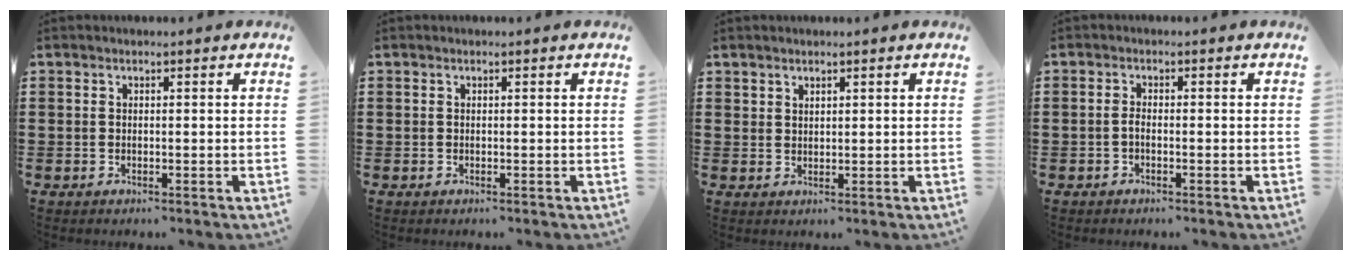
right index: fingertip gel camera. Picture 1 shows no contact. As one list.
[{"total": 0.0}, {"total": 1.5, "force": [1.4, 0.6, 0.0], "torque": [-0.002, 0.002, 0.027]}, {"total": 1.2, "force": [-0.6, 0.3, 0.9], "torque": [-0.028, -0.005, -0.013]}]